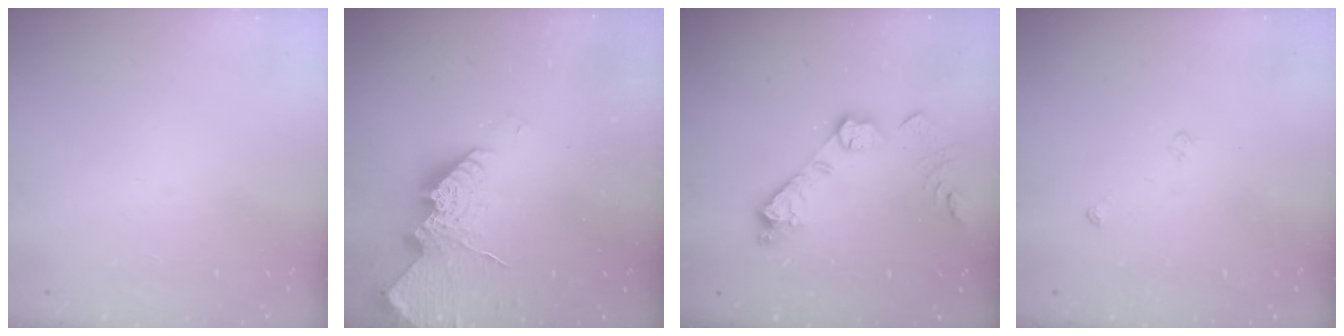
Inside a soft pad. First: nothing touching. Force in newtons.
{"total": 15.2, "press": 15.2, "slide": 1.5}
{"total": 14.1, "press": 14.1, "slide": 1.1}
{"total": 3.7, "press": 3.7, "slide": 0.6}